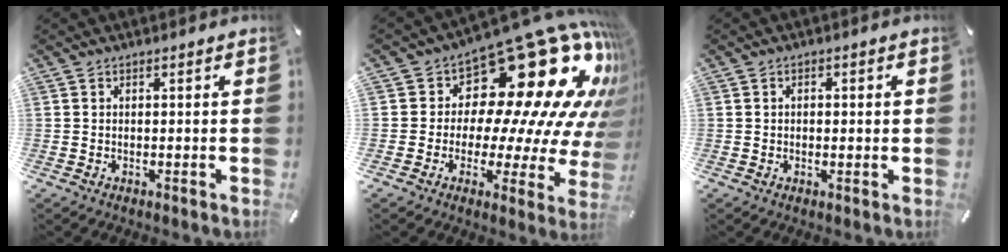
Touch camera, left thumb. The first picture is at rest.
{"total": 20.0, "force": [12.7, 9.9, 11.9], "torque": [-0.141, -0.142, 0.219]}
{"total": 1.3, "force": [-0.1, 0.9, 1.0], "torque": [-0.018, 0.005, -0.003]}